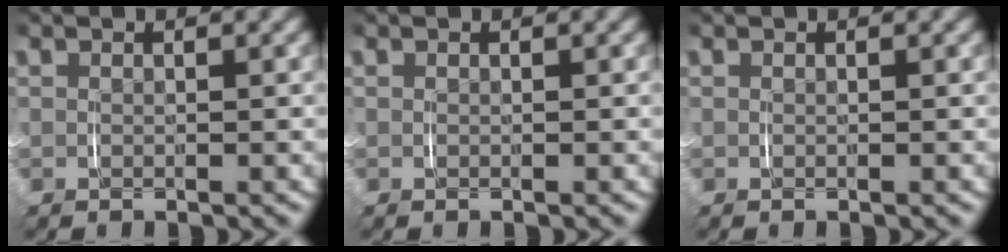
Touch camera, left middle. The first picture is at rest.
{"total": 0.0}
{"total": 0.0}